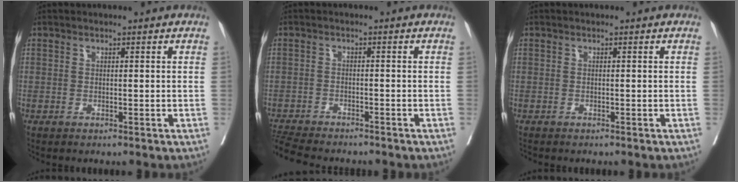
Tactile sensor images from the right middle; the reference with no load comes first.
{"total": 8.8, "force": [-8.1, 1.1, 3.1], "torque": [-0.050, -0.013, -0.132]}
{"total": 0.6, "force": [-0.6, 0.1, 0.1], "torque": [-0.001, -0.001, -0.012]}